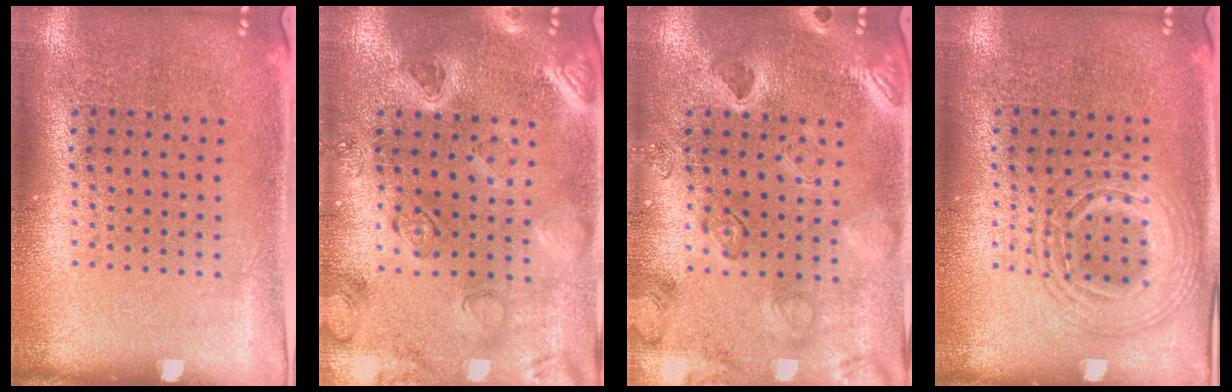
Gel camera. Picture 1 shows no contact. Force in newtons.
{"total": 2.1, "press": 2.1, "slide": 0.2}
{"total": 2.4, "press": 2.3, "slide": 0.7}
{"total": 2.1, "press": 2.0, "slide": 0.3}